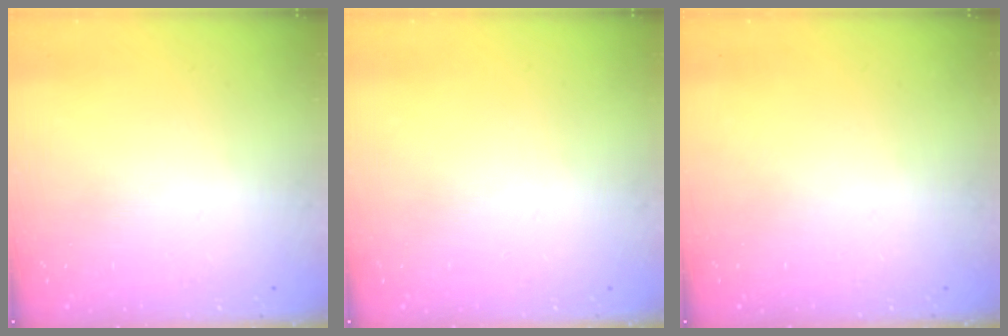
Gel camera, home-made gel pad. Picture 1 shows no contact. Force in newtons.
{"total": 0.0}
{"total": 0.0}